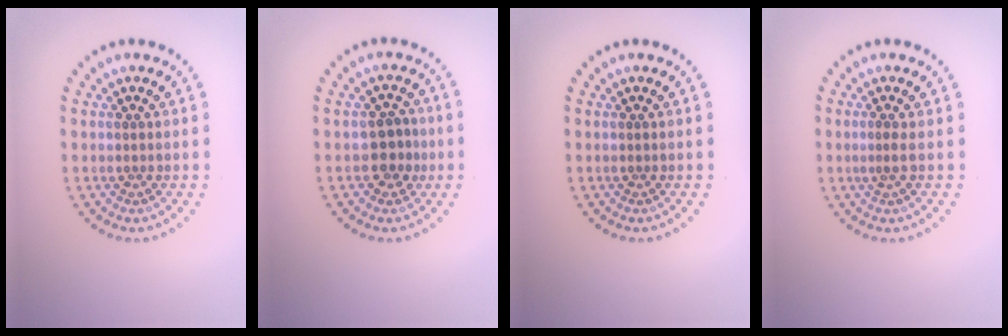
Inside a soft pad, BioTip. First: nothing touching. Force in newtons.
{"total": 2.2, "press": 2.1, "slide": 0.7}
{"total": 0.0}
{"total": 0.9, "press": 0.3, "slide": 0.9}